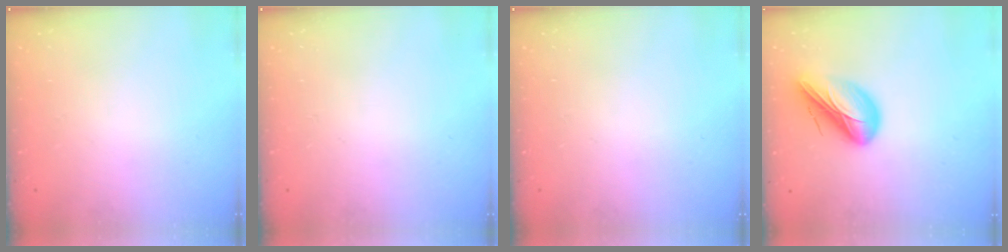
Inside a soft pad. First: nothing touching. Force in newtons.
{"total": 0.0}
{"total": 0.0}
{"total": 13.4, "press": 13.2, "slide": 2.2}